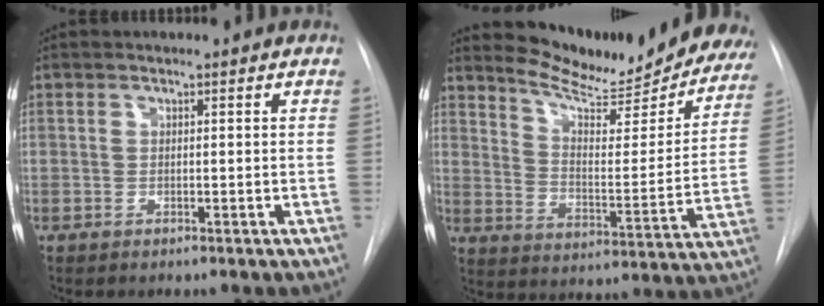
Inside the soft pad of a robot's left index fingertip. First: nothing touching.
{"total": 19.6, "force": [18.3, 3.7, 6.0], "torque": [-0.083, -0.065, 0.240]}